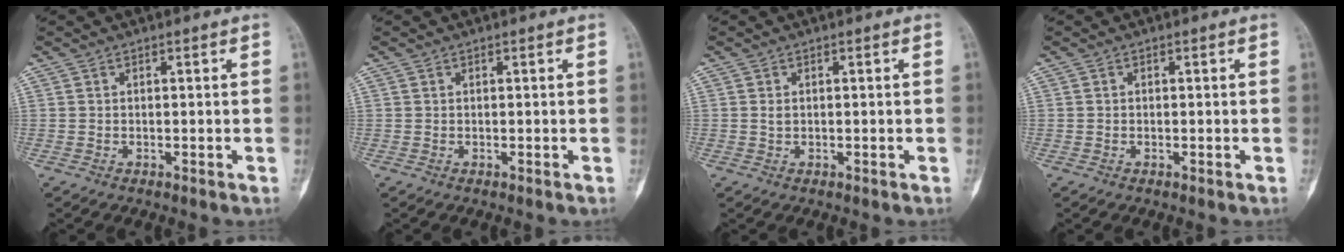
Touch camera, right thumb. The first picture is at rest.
{"total": 0.0}
{"total": 0.8, "force": [0.1, 0.7, -0.1], "torque": [0.002, 0.000, 0.002]}
{"total": 0.0}